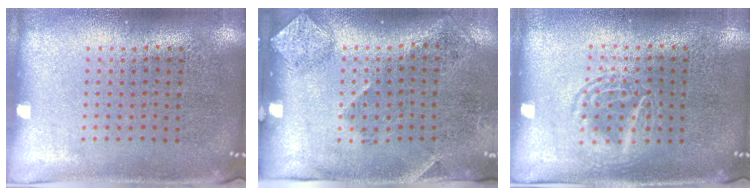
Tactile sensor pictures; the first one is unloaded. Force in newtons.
{"total": 1.9, "press": 1.2, "slide": 1.4}
{"total": 1.2, "press": 1.2, "slide": 0.1}